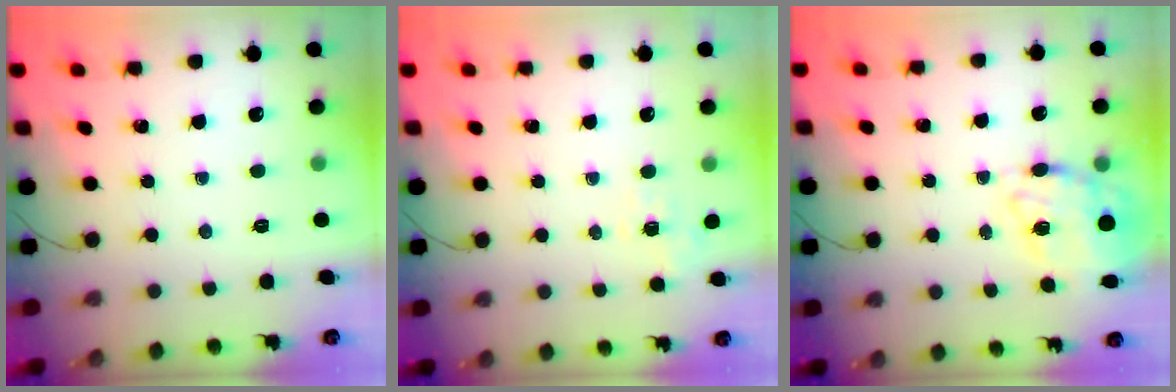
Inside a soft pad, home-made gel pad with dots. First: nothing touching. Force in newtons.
{"total": 1.7, "press": 0.9, "slide": 1.4}
{"total": 16.4, "press": 15.9, "slide": 3.9}